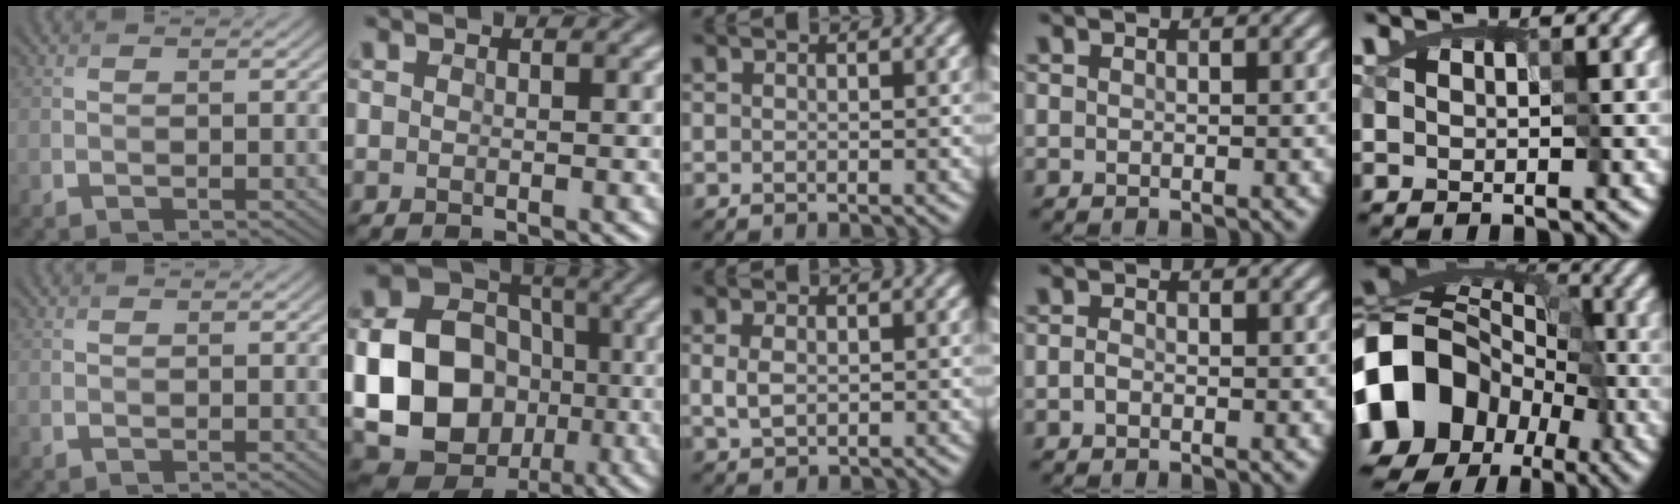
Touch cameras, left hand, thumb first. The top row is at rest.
{"index": {"total": 18.5, "force": [-2.8, 16.5, 8.0], "torque": [-0.184, -0.027, -0.062]}, "middle": {"total": 1.7, "force": [0.2, 1.2, 1.3], "torque": [-0.032, 0.000, 0.006]}, "ring": {"total": 0.8, "force": [-0.3, 0.5, 0.5], "torque": [-0.012, 0.000, -0.008]}, "little": {"total": 17.0, "force": [-7.1, 13.6, 7.3], "torque": [-0.160, 0.005, -0.153]}}